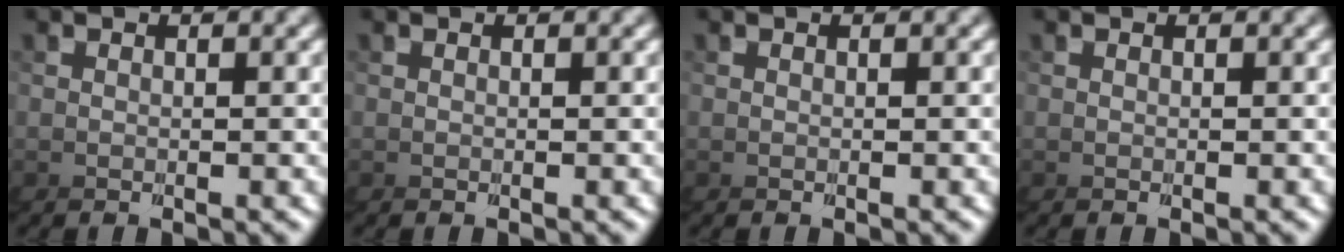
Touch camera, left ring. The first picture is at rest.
{"total": 0.0}
{"total": 0.0}
{"total": 0.0}